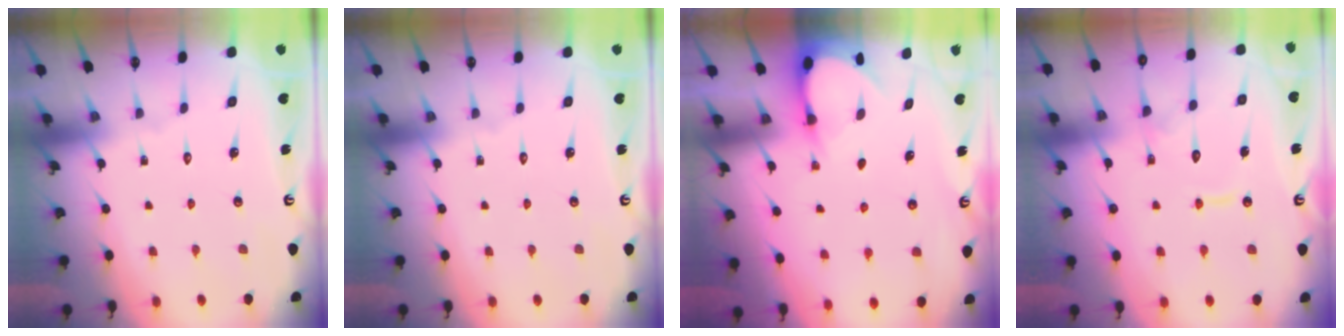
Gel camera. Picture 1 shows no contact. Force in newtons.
{"total": 0.0}
{"total": 3.1, "press": 3.1, "slide": 0.4}
{"total": 11.3, "press": 11.2, "slide": 1.2}